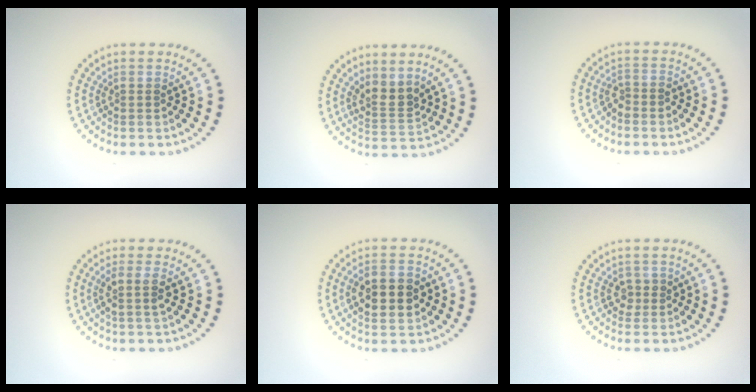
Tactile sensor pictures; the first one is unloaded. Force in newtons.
{"total": 2.5, "press": 2.0, "slide": 1.5}
{"total": 1.3, "press": 1.0, "slide": 0.7}
{"total": 1.9, "press": 1.6, "slide": 1.0}
{"total": 4.5, "press": 4.5, "slide": 0.1}
{"total": 1.3, "press": 1.2, "slide": 0.4}